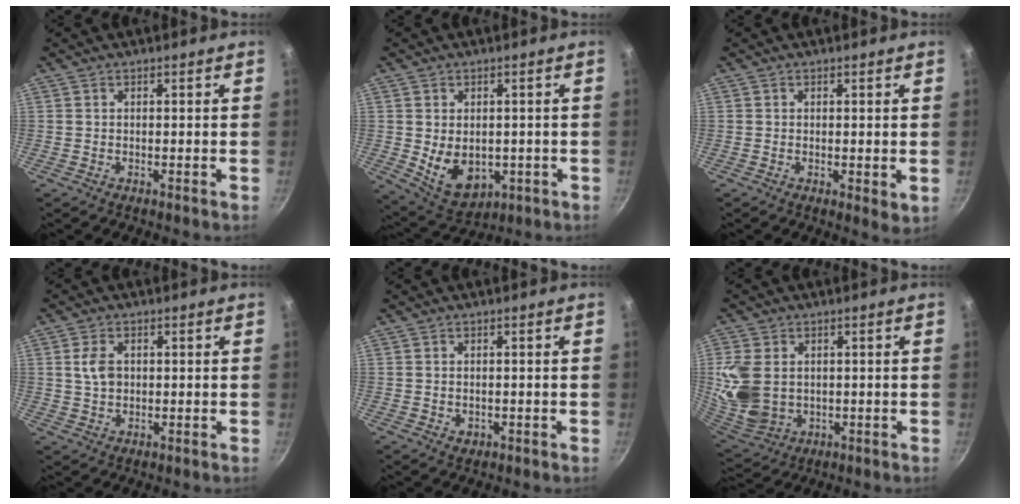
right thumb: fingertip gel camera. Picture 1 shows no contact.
{"total": 9.5, "force": [-0.7, 6.9, 6.6], "torque": [-0.087, -0.012, 0.015]}
{"total": 2.7, "force": [0.1, 1.1, 2.5], "torque": [-0.034, -0.010, 0.001]}
{"total": 4.3, "force": [0.8, 3.0, 3.0], "torque": [-0.048, 0.001, 0.013]}
{"total": 1.6, "force": [-0.3, 1.3, 0.9], "torque": [-0.012, 0.000, -0.003]}
{"total": 12.0, "force": [1.3, 9.0, 7.9], "torque": [-0.156, -0.021, 0.042]}